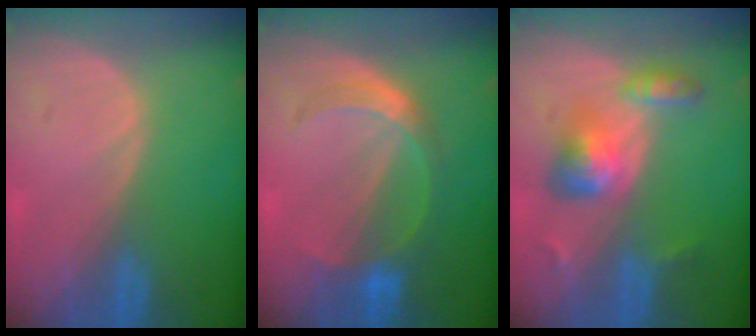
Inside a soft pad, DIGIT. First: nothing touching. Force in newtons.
{"total": 5.7, "press": 5.4, "slide": 1.9}
{"total": 6.2, "press": 5.6, "slide": 2.7}